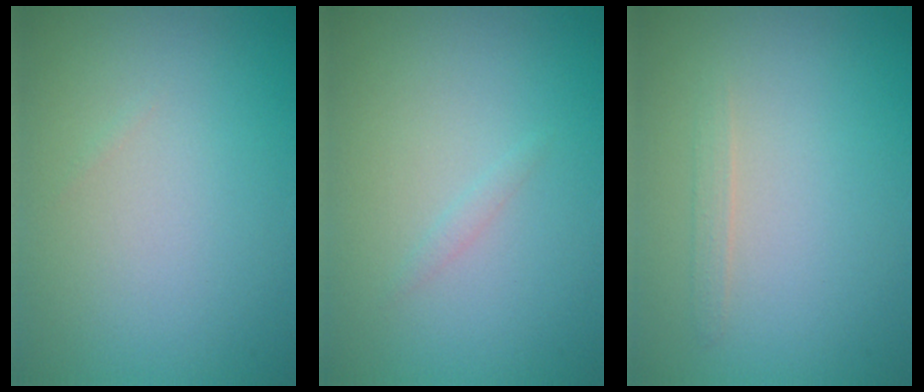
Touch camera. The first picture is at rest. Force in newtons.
{"total": 0.6, "press": 0.6, "slide": 0.0}
{"total": 0.9, "press": 0.8, "slide": 0.1}